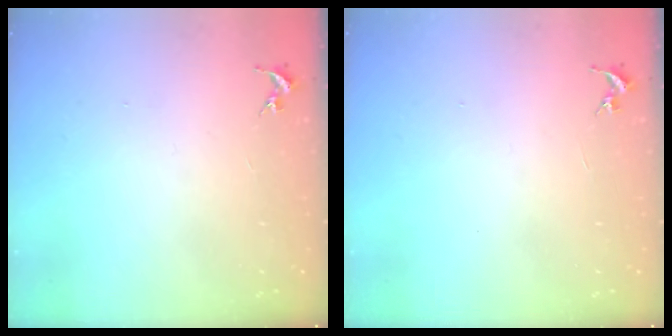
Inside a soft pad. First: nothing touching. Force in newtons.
{"total": 0.0}